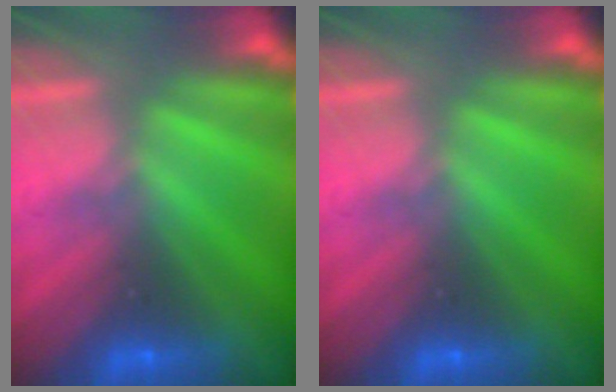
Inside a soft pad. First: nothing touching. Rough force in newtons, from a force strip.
{"total": 0.0}